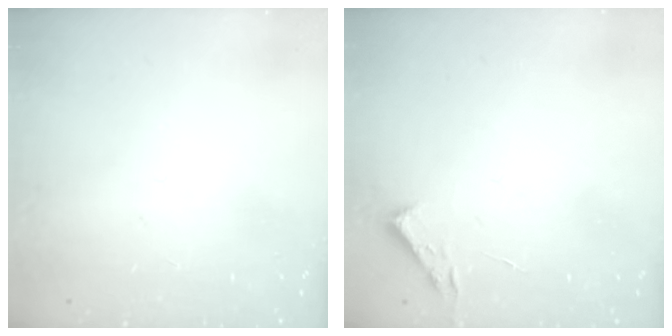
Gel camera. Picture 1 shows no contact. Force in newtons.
{"total": 2.7, "press": 2.7, "slide": 0.4}